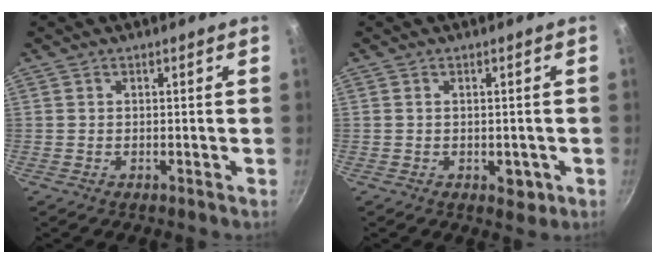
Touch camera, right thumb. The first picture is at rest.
{"total": 3.0, "force": [-0.9, 1.8, 2.2], "torque": [-0.022, -0.001, -0.007]}